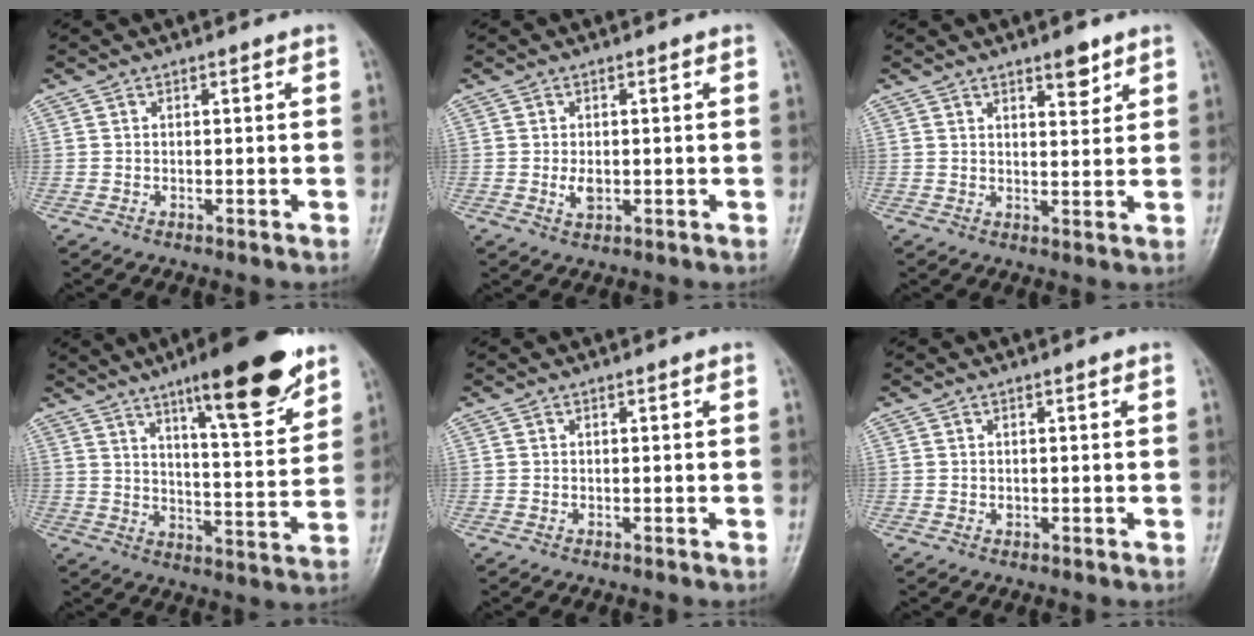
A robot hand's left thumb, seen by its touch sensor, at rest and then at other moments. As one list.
[{"total": 2.7, "force": [-0.2, 1.6, 2.2], "torque": [-0.037, -0.005, -0.003]}, {"total": 4.4, "force": [2.9, 1.6, 2.9], "torque": [-0.027, -0.019, 0.043]}, {"total": 17.9, "force": [11.2, 3.9, 13.4], "torque": [-0.169, -0.059, 0.172]}, {"total": 0.0}, {"total": 0.8, "force": [0.1, 0.5, 0.6], "torque": [-0.004, 0.000, 0.004]}]